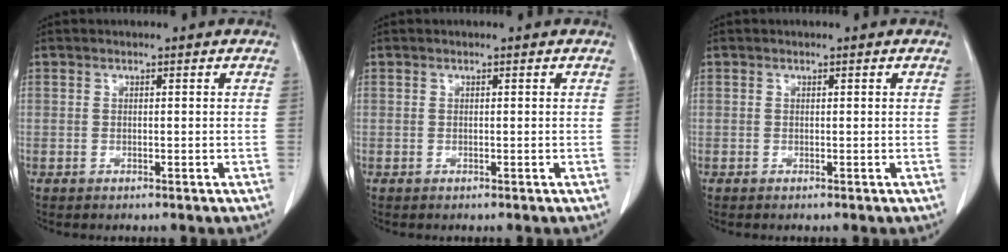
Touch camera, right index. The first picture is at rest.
{"total": 0.0}
{"total": 0.0}